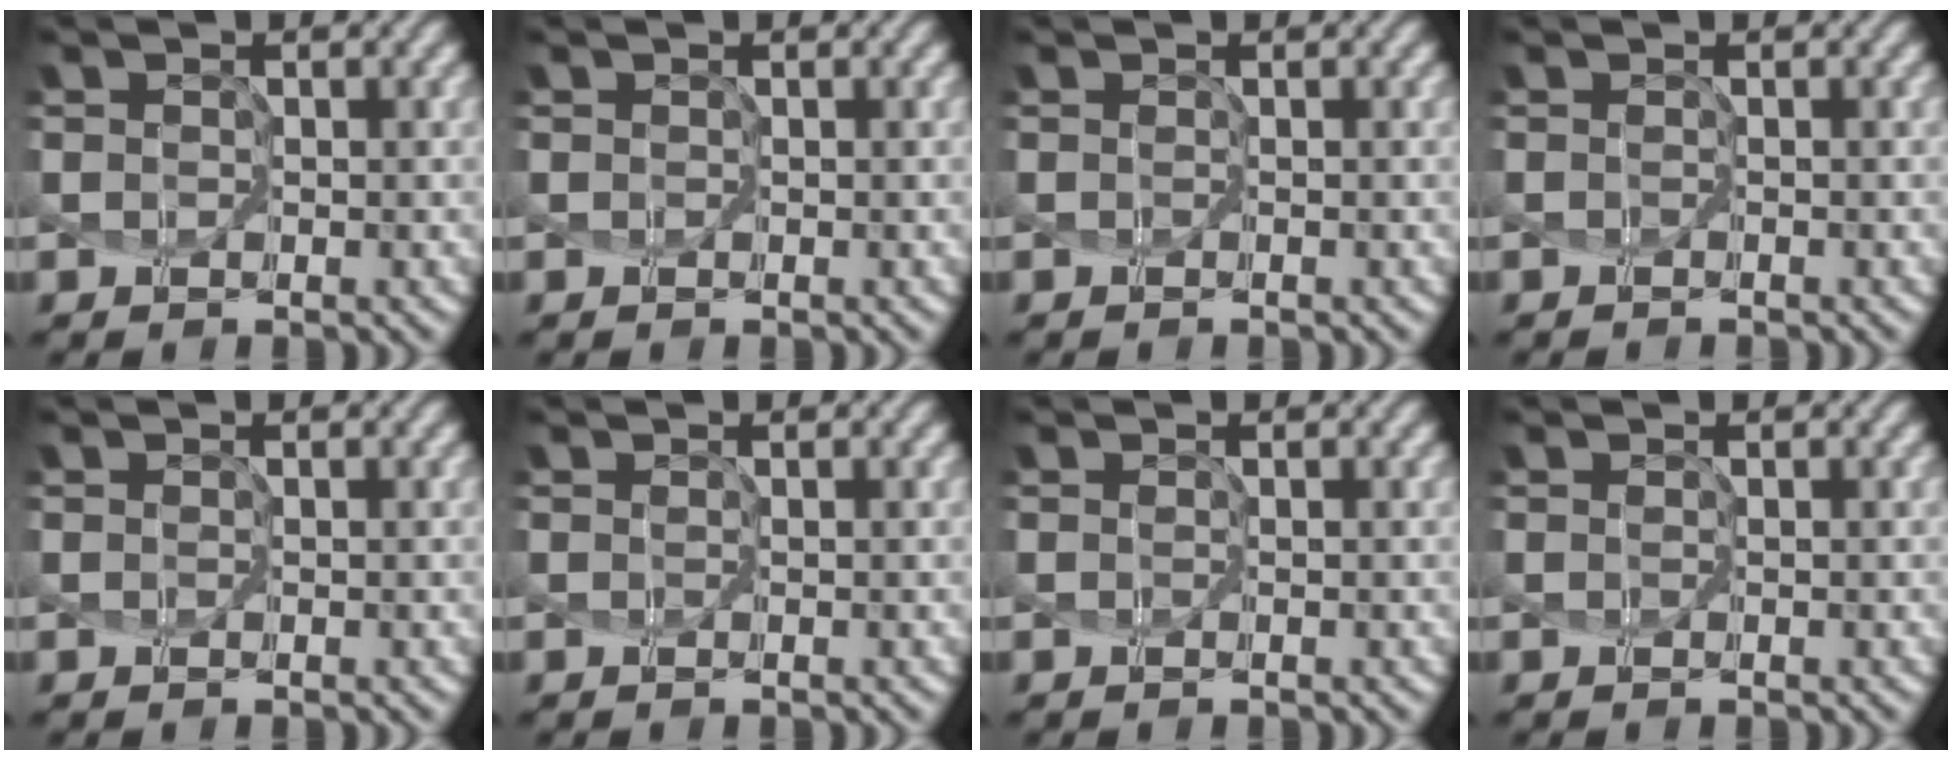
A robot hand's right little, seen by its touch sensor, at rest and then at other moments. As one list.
[{"total": 0.0}, {"total": 1.2, "force": [0.0, -1.1, -0.4], "torque": [0.012, -0.006, 0.003]}, {"total": 1.4, "force": [-0.2, -1.2, -0.6], "torque": [0.014, -0.007, 0.002]}, {"total": 0.6, "force": [0.1, -0.6, -0.2], "torque": [0.004, -0.001, 0.005]}, {"total": 1.1, "force": [0.2, -1.0, -0.3], "torque": [0.008, -0.005, 0.007]}, {"total": 1.1, "force": [0.2, -1.1, -0.3], "torque": [0.009, -0.008, 0.006]}, {"total": 0.9, "force": [0.2, -0.8, -0.2], "torque": [0.007, -0.003, 0.006]}]